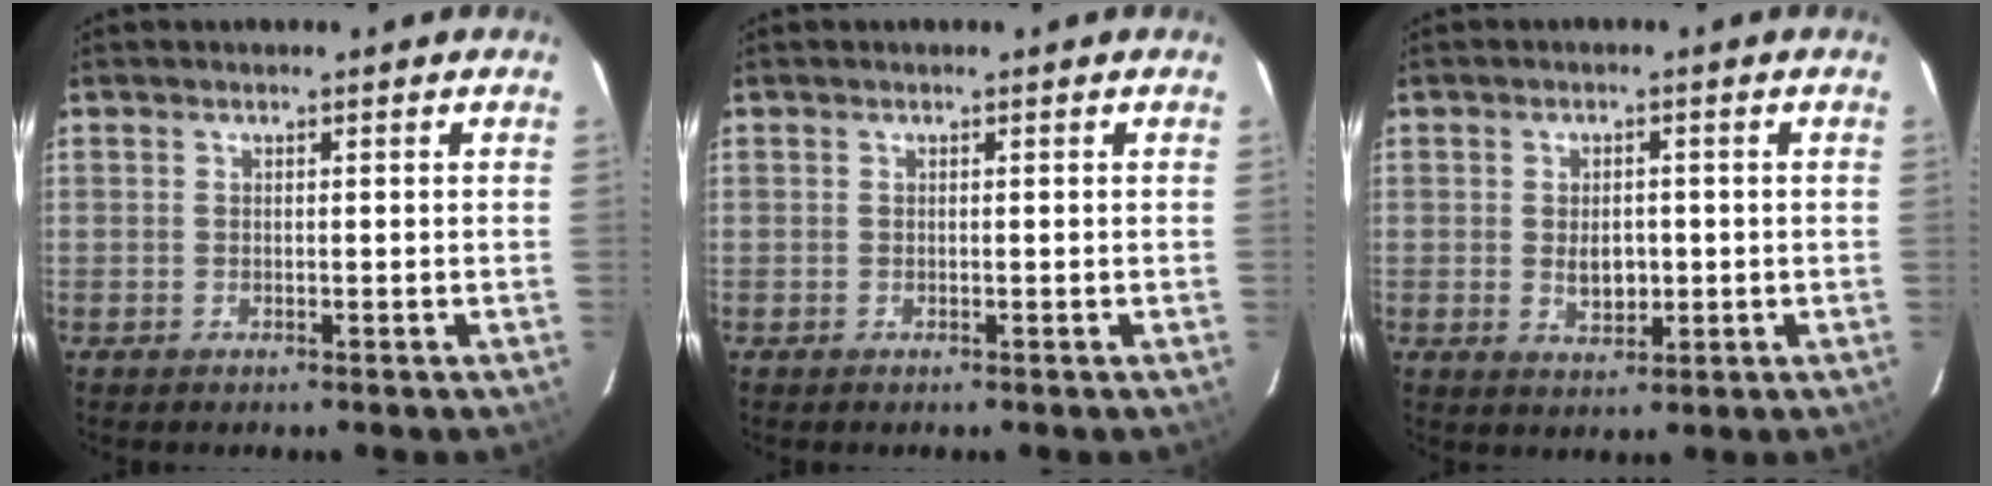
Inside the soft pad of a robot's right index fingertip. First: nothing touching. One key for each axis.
{"total": 0.0}
{"total": 4.3, "fx": -0.4, "fy": 2.8, "fz": 3.2, "tx": -0.054, "ty": -0.004, "tz": 0.000}